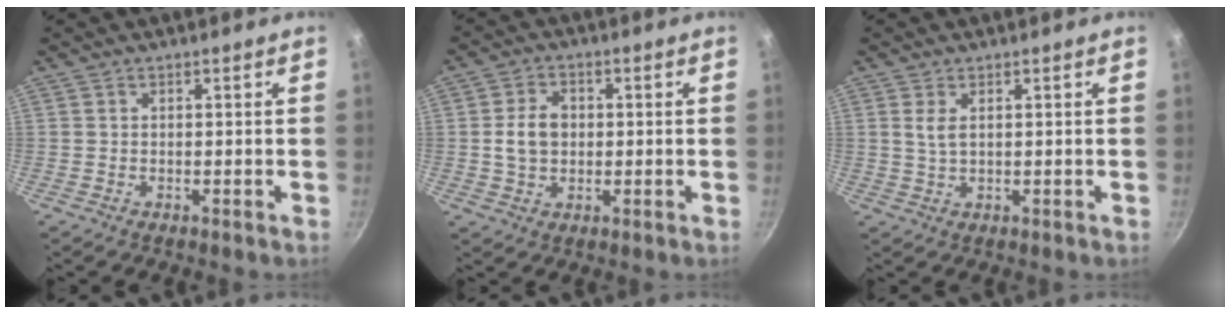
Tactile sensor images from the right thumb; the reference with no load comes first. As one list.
[{"total": 6.3, "force": [0.2, 4.7, 4.1], "torque": [-0.059, 0.009, 0.000]}, {"total": 2.6, "force": [0.8, 1.2, 2.1], "torque": [-0.041, -0.005, 0.019]}]